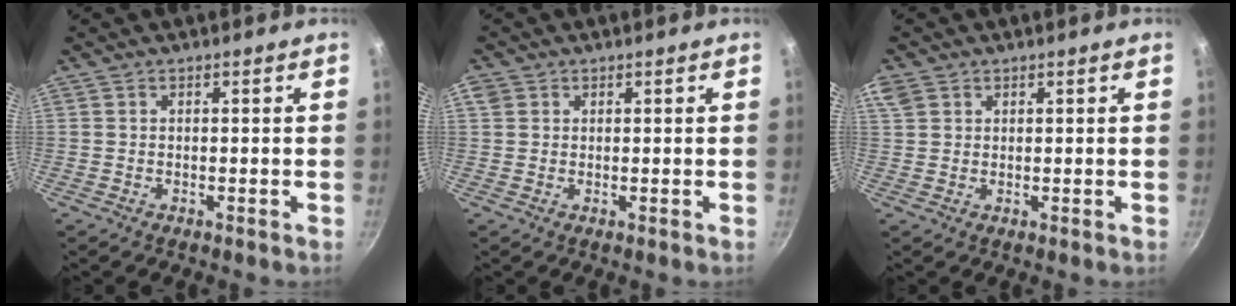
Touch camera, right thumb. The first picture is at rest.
{"total": 2.7, "force": [0.8, 2.5, 0.7], "torque": [0.003, 0.006, 0.010]}
{"total": 4.7, "force": [2.2, 3.6, 2.1], "torque": [-0.038, 0.009, 0.044]}